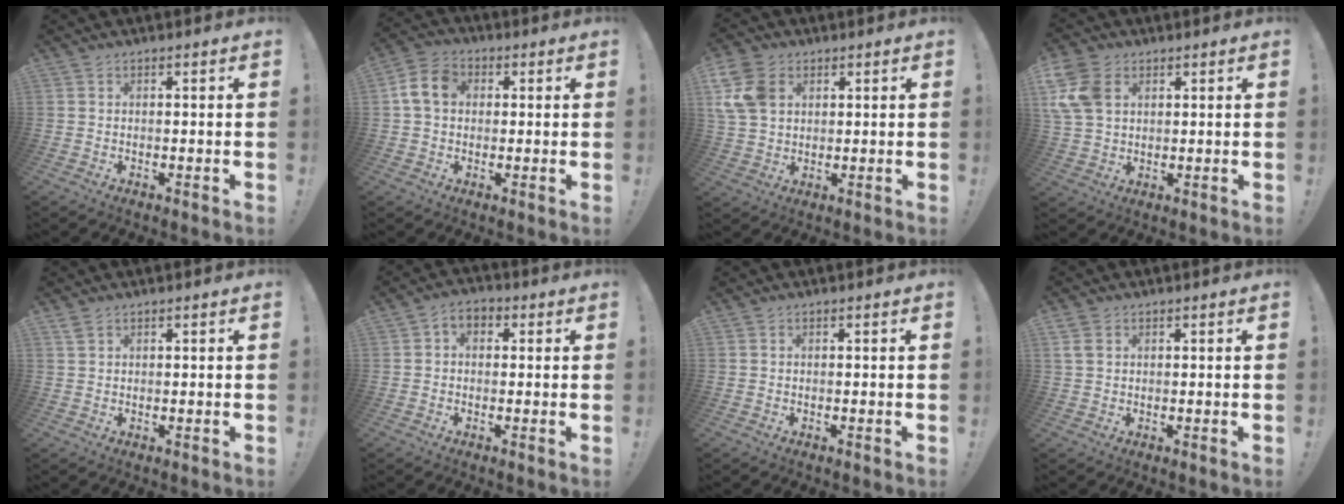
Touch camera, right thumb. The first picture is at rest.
{"total": 8.9, "force": [1.5, 6.8, 5.5], "torque": [-0.100, 0.017, 0.034]}
{"total": 12.1, "force": [3.9, 8.8, 7.3], "torque": [-0.158, -0.001, 0.081]}
{"total": 11.9, "force": [3.9, 8.3, 7.7], "torque": [-0.162, 0.000, 0.079]}
{"total": 1.9, "force": [1.3, 0.8, 1.2], "torque": [-0.021, 0.000, 0.023]}
{"total": 4.2, "force": [0.4, 3.3, 2.6], "torque": [-0.042, 0.006, 0.009]}
{"total": 0.0}
{"total": 3.4, "force": [1.4, 2.3, 2.0], "torque": [-0.038, 0.003, 0.029]}